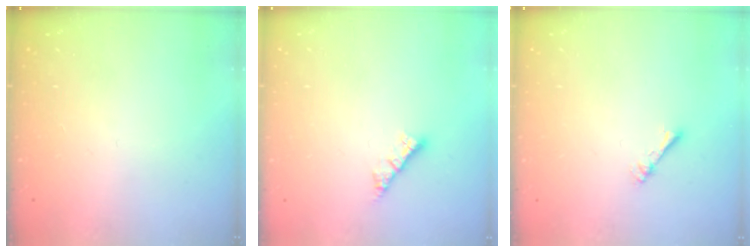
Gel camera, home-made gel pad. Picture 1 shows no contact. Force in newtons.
{"total": 3.6, "press": 3.6, "slide": 0.1}
{"total": 1.7, "press": 1.7, "slide": 0.2}